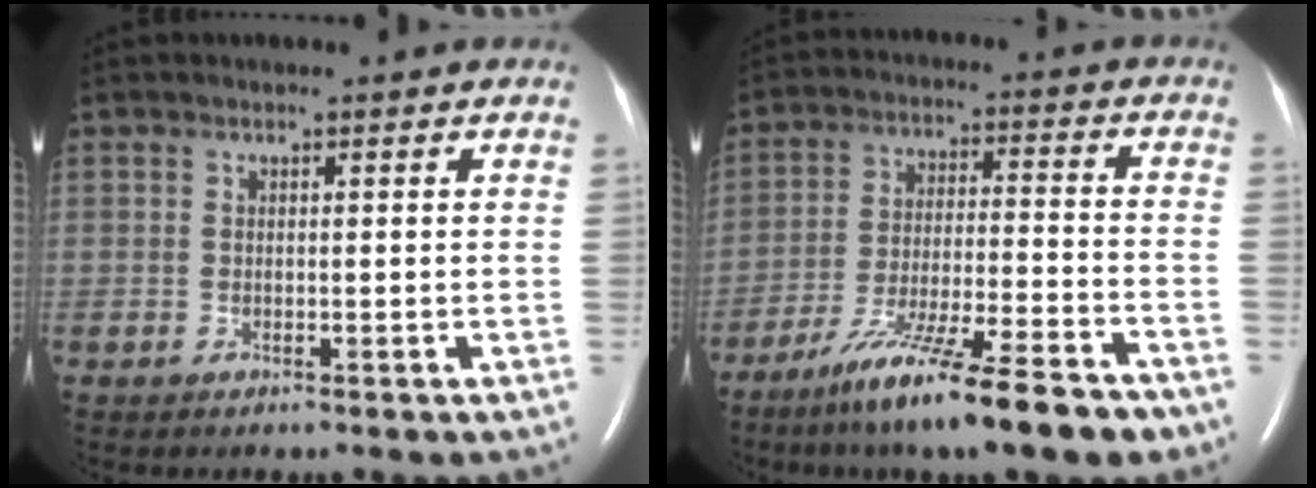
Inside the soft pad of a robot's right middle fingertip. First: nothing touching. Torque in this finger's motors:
{"motor_torque": [1.09, -1.05, 0.26, 0.09]}